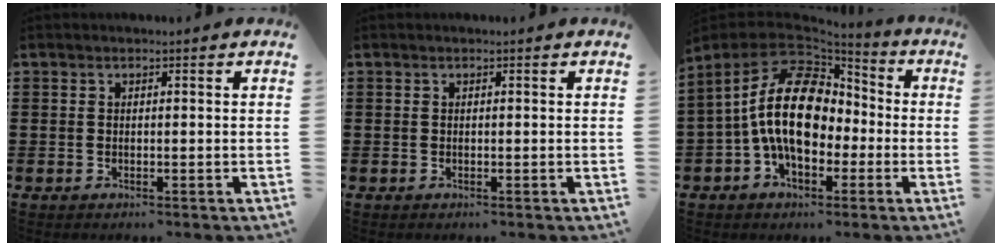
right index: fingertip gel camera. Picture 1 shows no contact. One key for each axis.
{"total": 0.0}
{"total": 14.7, "fx": 0.1, "fy": 8.7, "fz": 11.9, "tx": -0.269, "ty": 0.004, "tz": -0.007}